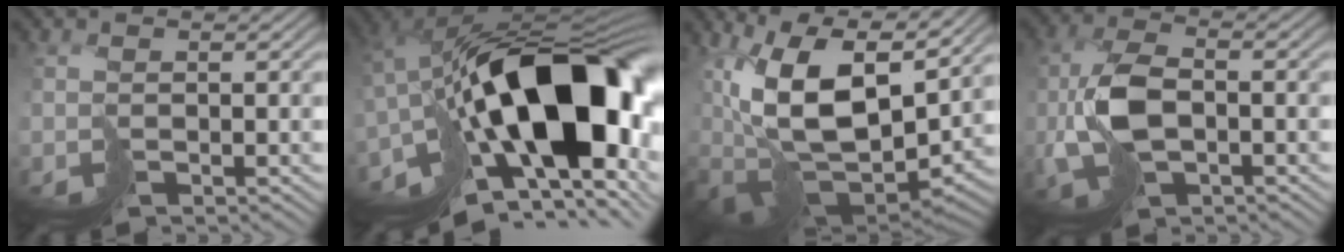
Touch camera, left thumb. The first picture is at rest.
{"total": 20.0, "force": [-3.1, 10.4, 16.8], "torque": [-0.300, -0.019, -0.032]}
{"total": 16.7, "force": [4.4, 8.4, 13.7], "torque": [-0.282, -0.021, 0.100]}
{"total": 8.3, "force": [-0.5, 4.3, 7.1], "torque": [-0.178, 0.000, -0.012]}